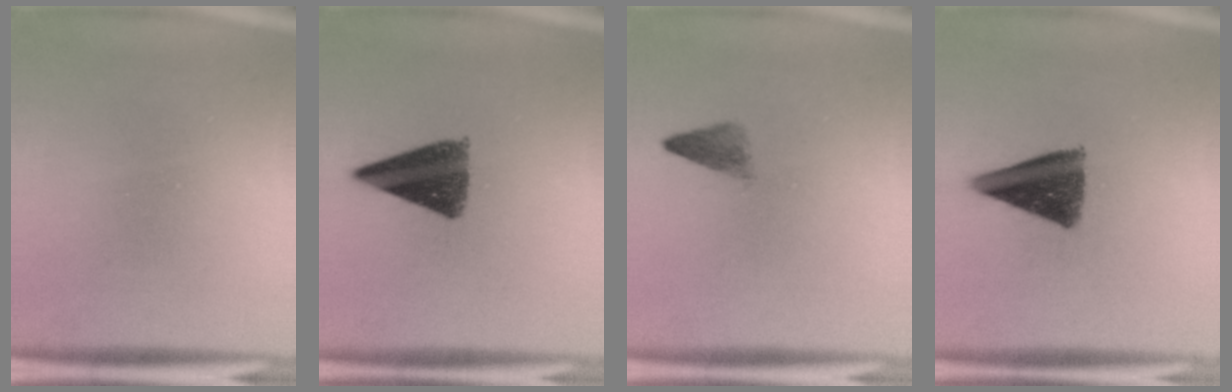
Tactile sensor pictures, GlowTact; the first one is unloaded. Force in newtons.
{"total": 10.1}
{"total": 2.1}
{"total": 10.6}